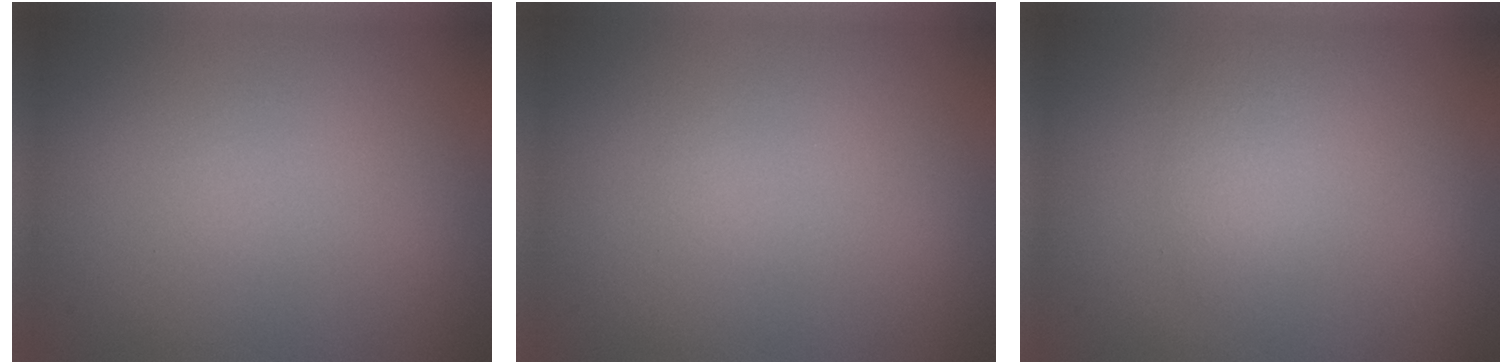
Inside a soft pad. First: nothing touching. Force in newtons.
{"total": 0.0}
{"total": 1.5, "press": 1.5, "slide": 0.0}